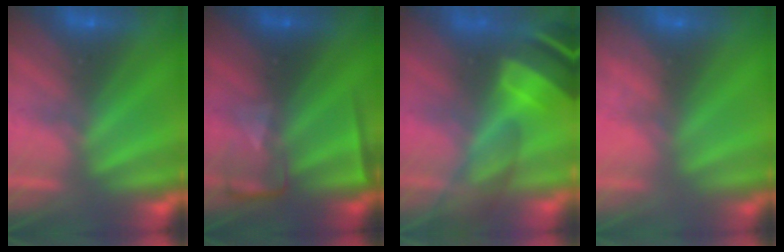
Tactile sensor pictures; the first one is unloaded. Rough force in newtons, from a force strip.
{"total": 2.2}
{"total": 7.2}
{"total": 6.9}